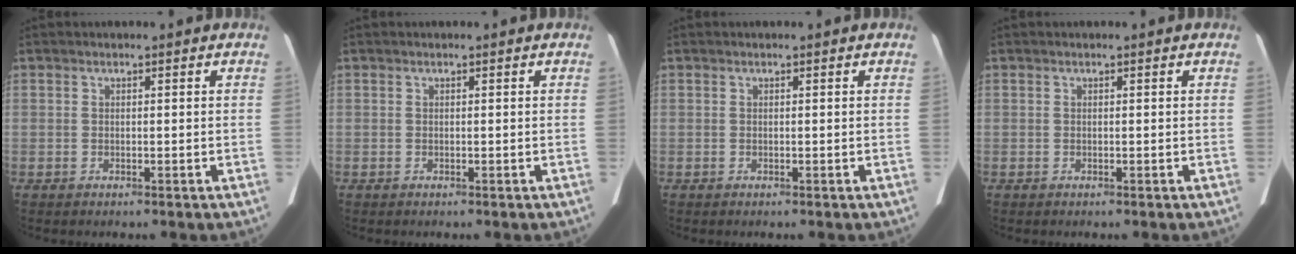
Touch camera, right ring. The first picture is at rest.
{"total": 0.0}
{"total": 0.0}
{"total": 0.0}